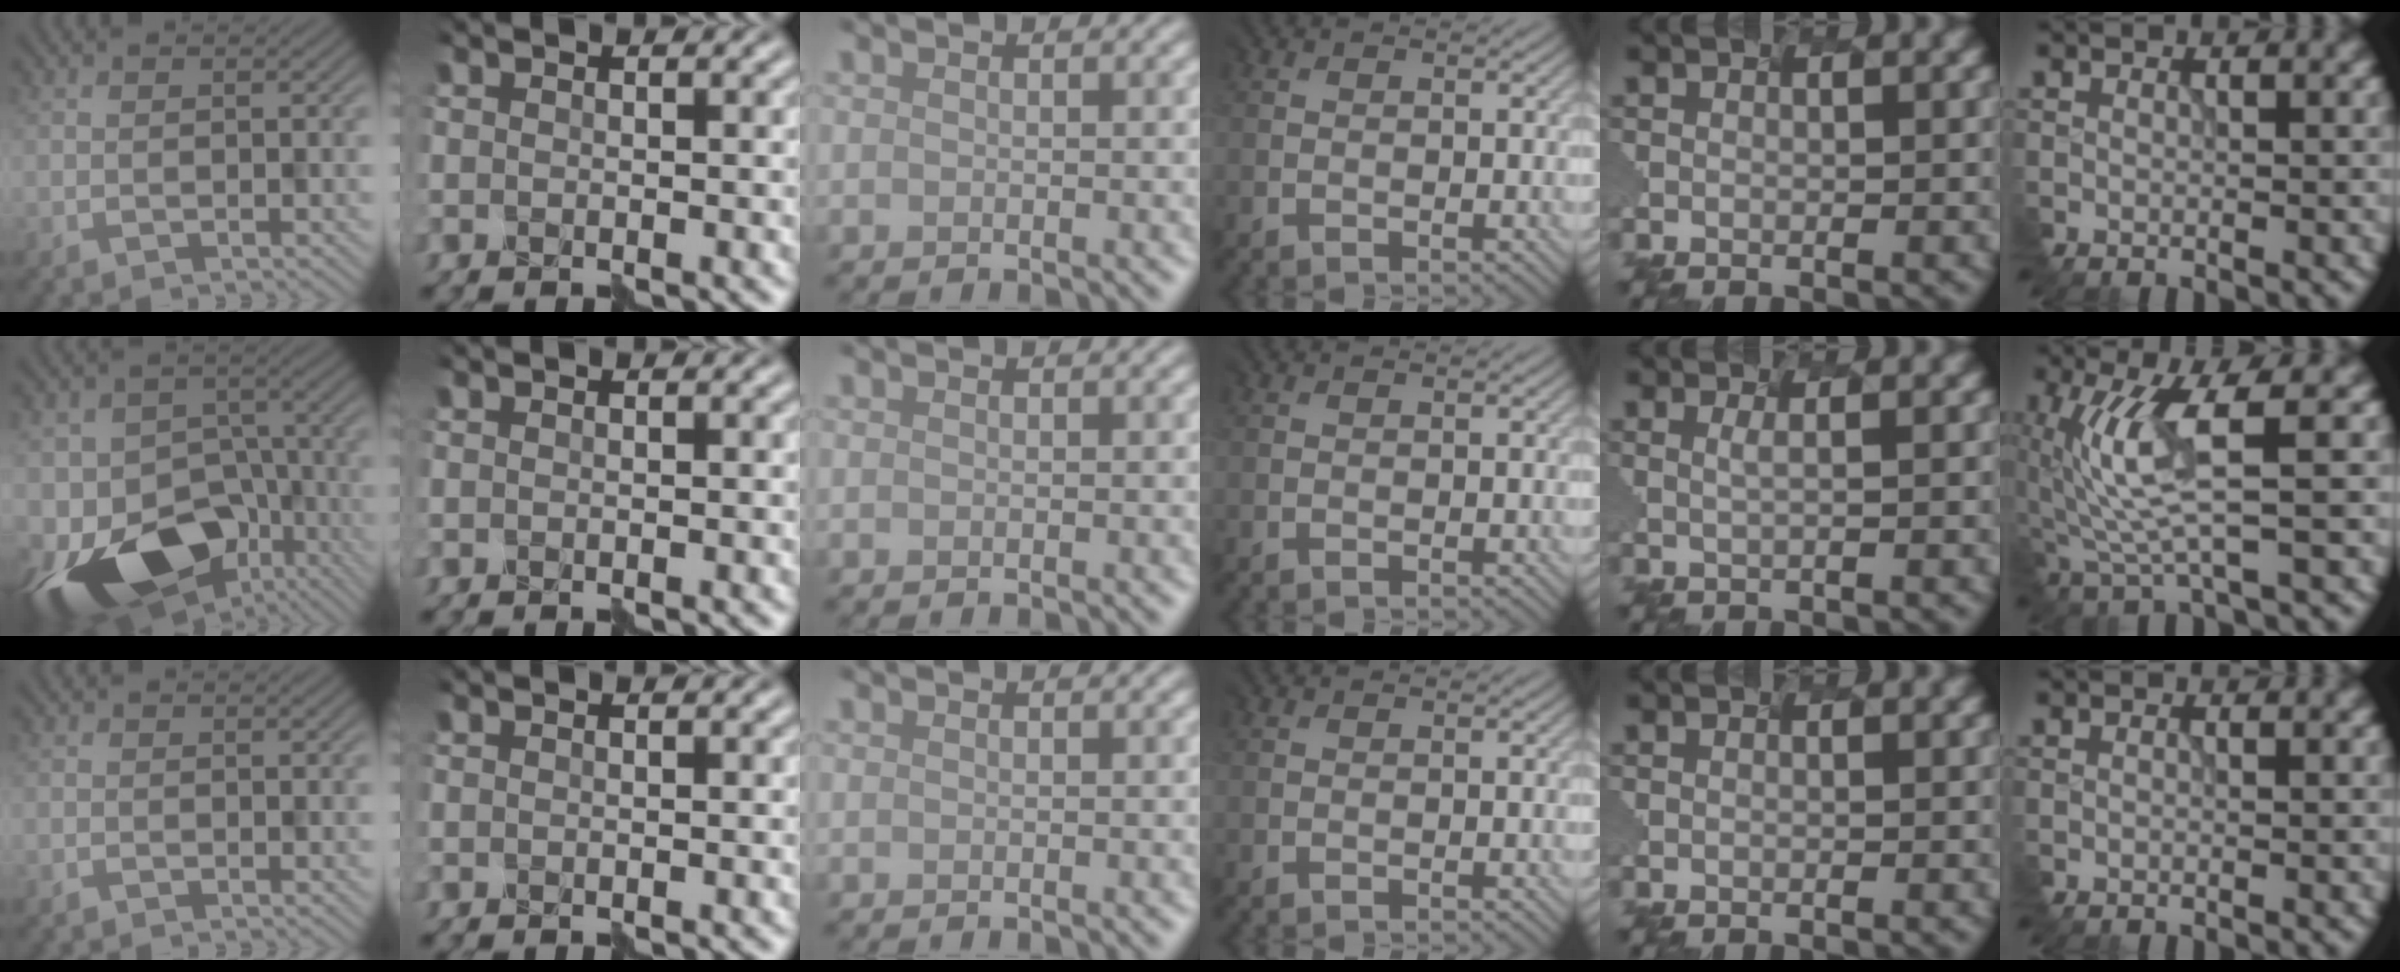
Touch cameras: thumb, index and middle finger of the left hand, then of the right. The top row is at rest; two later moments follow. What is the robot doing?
{"motion": "assemble", "object": "hinged jar"}